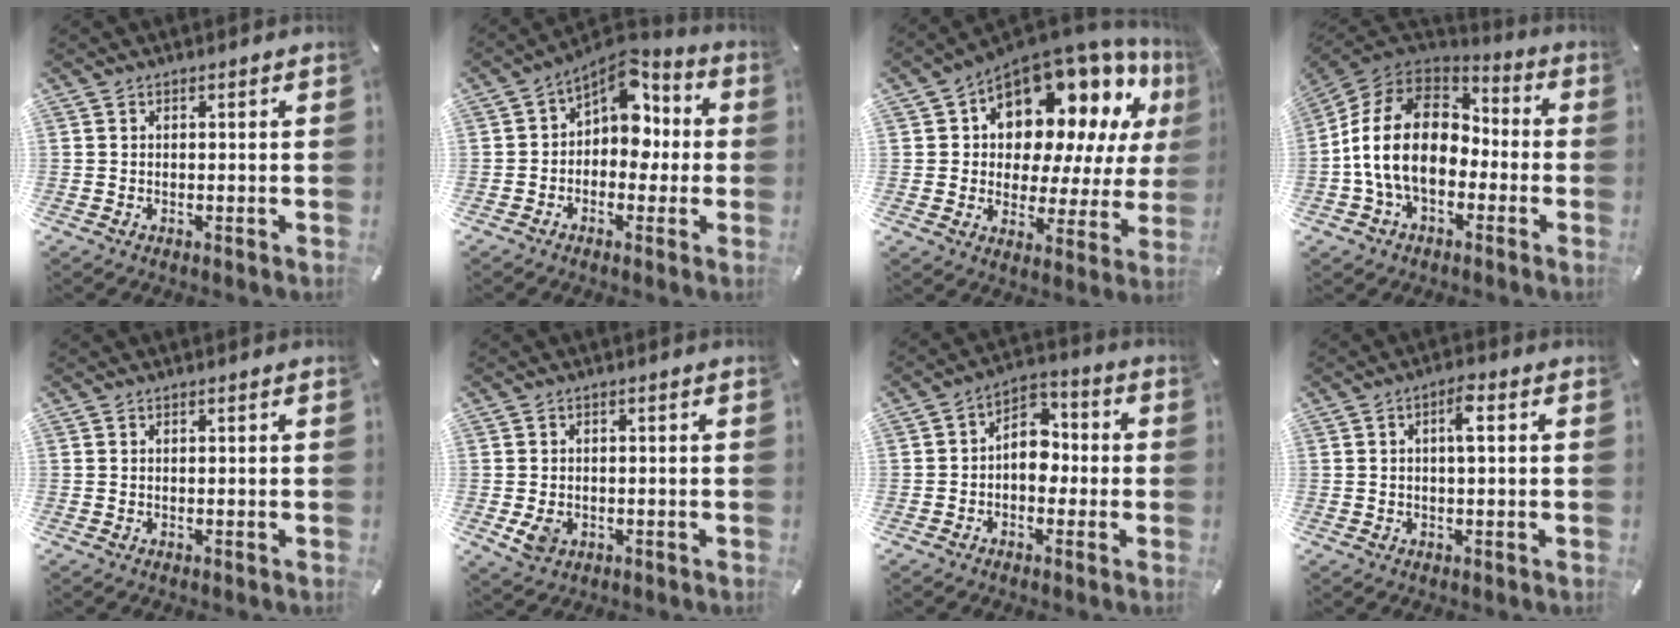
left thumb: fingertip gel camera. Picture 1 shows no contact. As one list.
[{"total": 9.3, "force": [2.9, 6.9, 5.6], "torque": [-0.076, -0.026, 0.050]}, {"total": 15.1, "force": [10.8, 8.5, 6.3], "torque": [-0.098, -0.101, 0.185]}, {"total": 17.6, "force": [-2.9, 12.8, 11.8], "torque": [-0.242, 0.032, -0.052]}, {"total": 0.0}, {"total": 4.0, "force": [-0.9, 3.2, 2.2], "torque": [-0.049, -0.005, -0.020]}, {"total": 7.4, "force": [-1.3, 5.6, 4.6], "torque": [-0.077, 0.009, -0.028]}, {"total": 4.0, "force": [0.7, 1.3, 3.7], "torque": [-0.067, 0.008, 0.006]}]